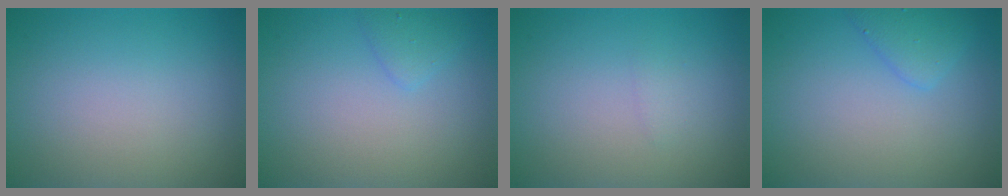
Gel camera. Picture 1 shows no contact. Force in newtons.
{"total": 1.3, "press": 1.3, "slide": 0.0}
{"total": 0.5, "press": 0.5, "slide": 0.0}
{"total": 2.0, "press": 2.0, "slide": 0.0}